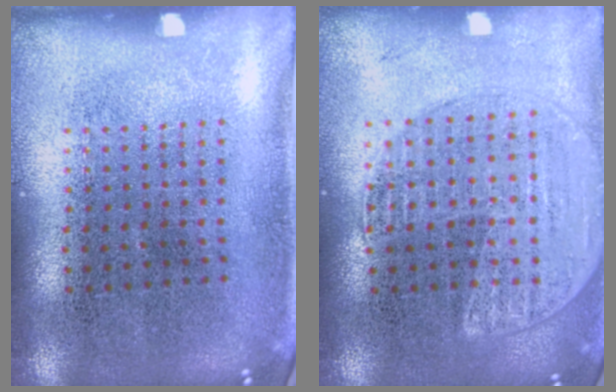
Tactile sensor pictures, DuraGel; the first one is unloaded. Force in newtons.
{"total": 1.6, "press": 1.5, "slide": 0.4}